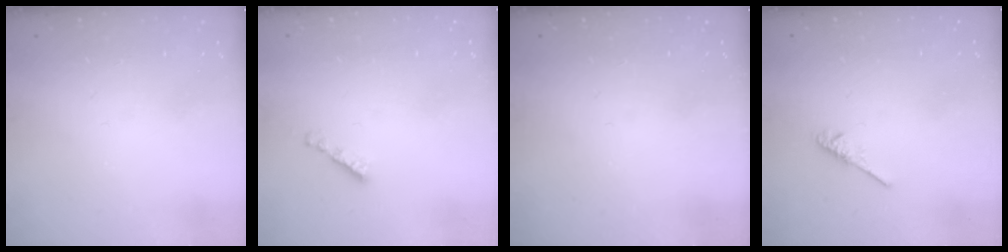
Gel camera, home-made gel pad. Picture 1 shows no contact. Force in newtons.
{"total": 2.3, "press": 2.3, "slide": 0.2}
{"total": 0.0}
{"total": 1.9, "press": 1.9, "slide": 0.4}